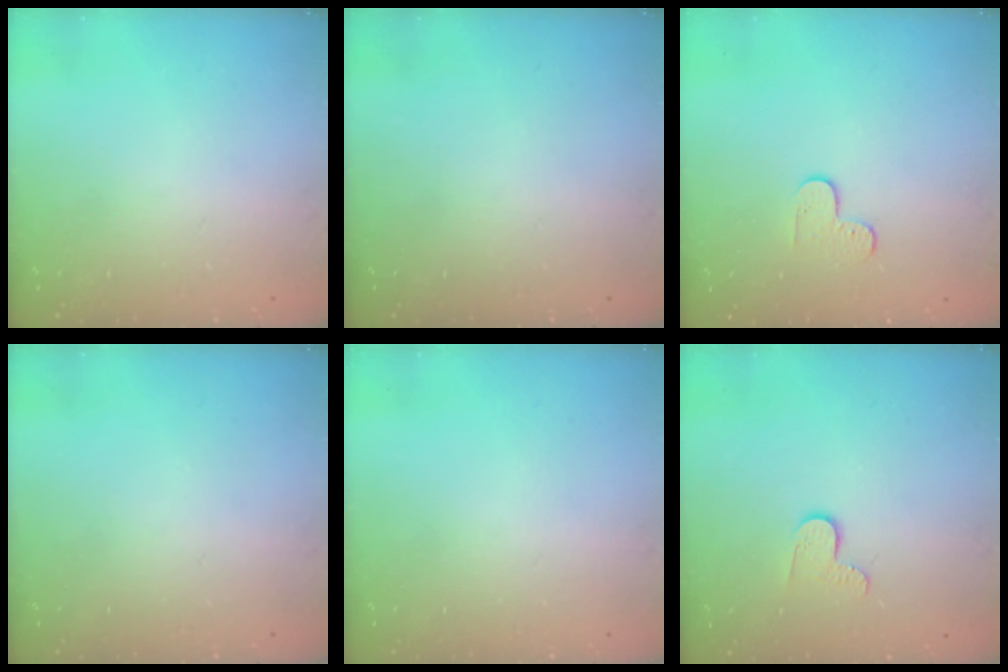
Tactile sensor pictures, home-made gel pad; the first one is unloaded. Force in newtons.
{"total": 0.0}
{"total": 5.5, "press": 5.5, "slide": 0.5}
{"total": 0.0}
{"total": 0.0}
{"total": 6.4, "press": 6.4, "slide": 0.5}